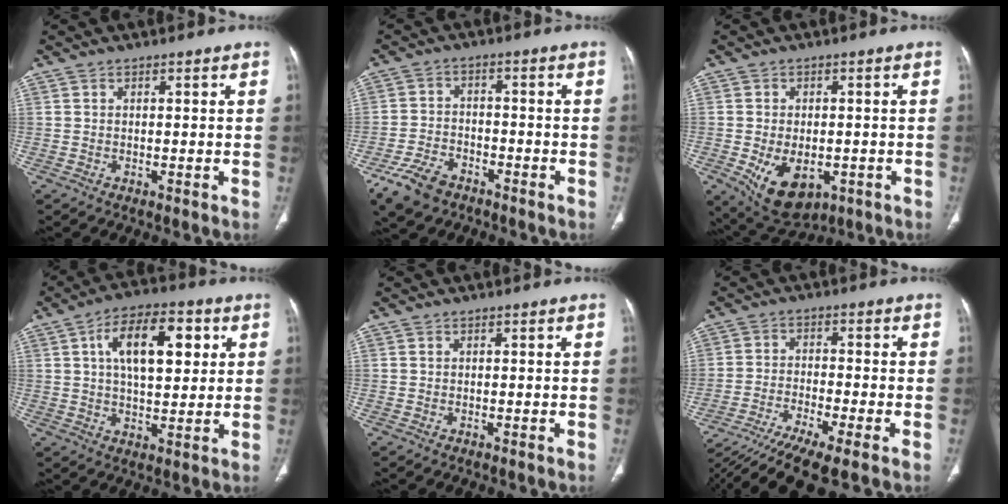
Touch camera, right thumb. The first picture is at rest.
{"total": 8.2, "force": [-5.5, 4.7, 4.0], "torque": [-0.082, 0.020, -0.098]}
{"total": 10.7, "force": [-3.6, 6.7, 7.5], "torque": [-0.107, 0.002, -0.037]}
{"total": 14.2, "force": [4.3, 6.9, 11.6], "torque": [-0.164, 0.001, 0.068]}
{"total": 0.0}
{"total": 14.8, "force": [-11.3, 0.7, 9.6], "torque": [-0.212, 0.006, -0.194]}